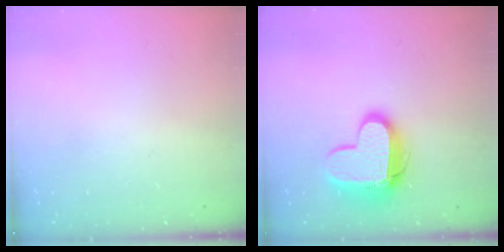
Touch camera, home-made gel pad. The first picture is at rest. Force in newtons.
{"total": 12.9, "press": 12.9, "slide": 1.1}